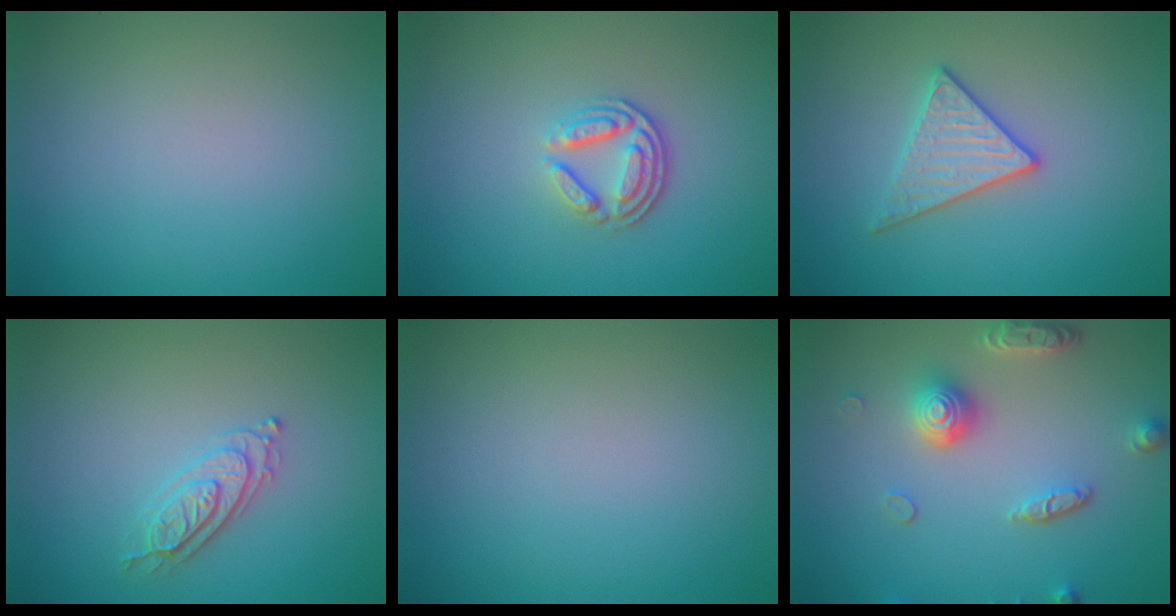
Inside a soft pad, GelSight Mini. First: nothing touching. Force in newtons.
{"total": 3.5, "press": 2.6, "slide": 2.4}
{"total": 2.9, "press": 2.9, "slide": 0.4}
{"total": 2.4, "press": 2.3, "slide": 0.5}
{"total": 0.0}
{"total": 4.4, "press": 3.6, "slide": 2.5}